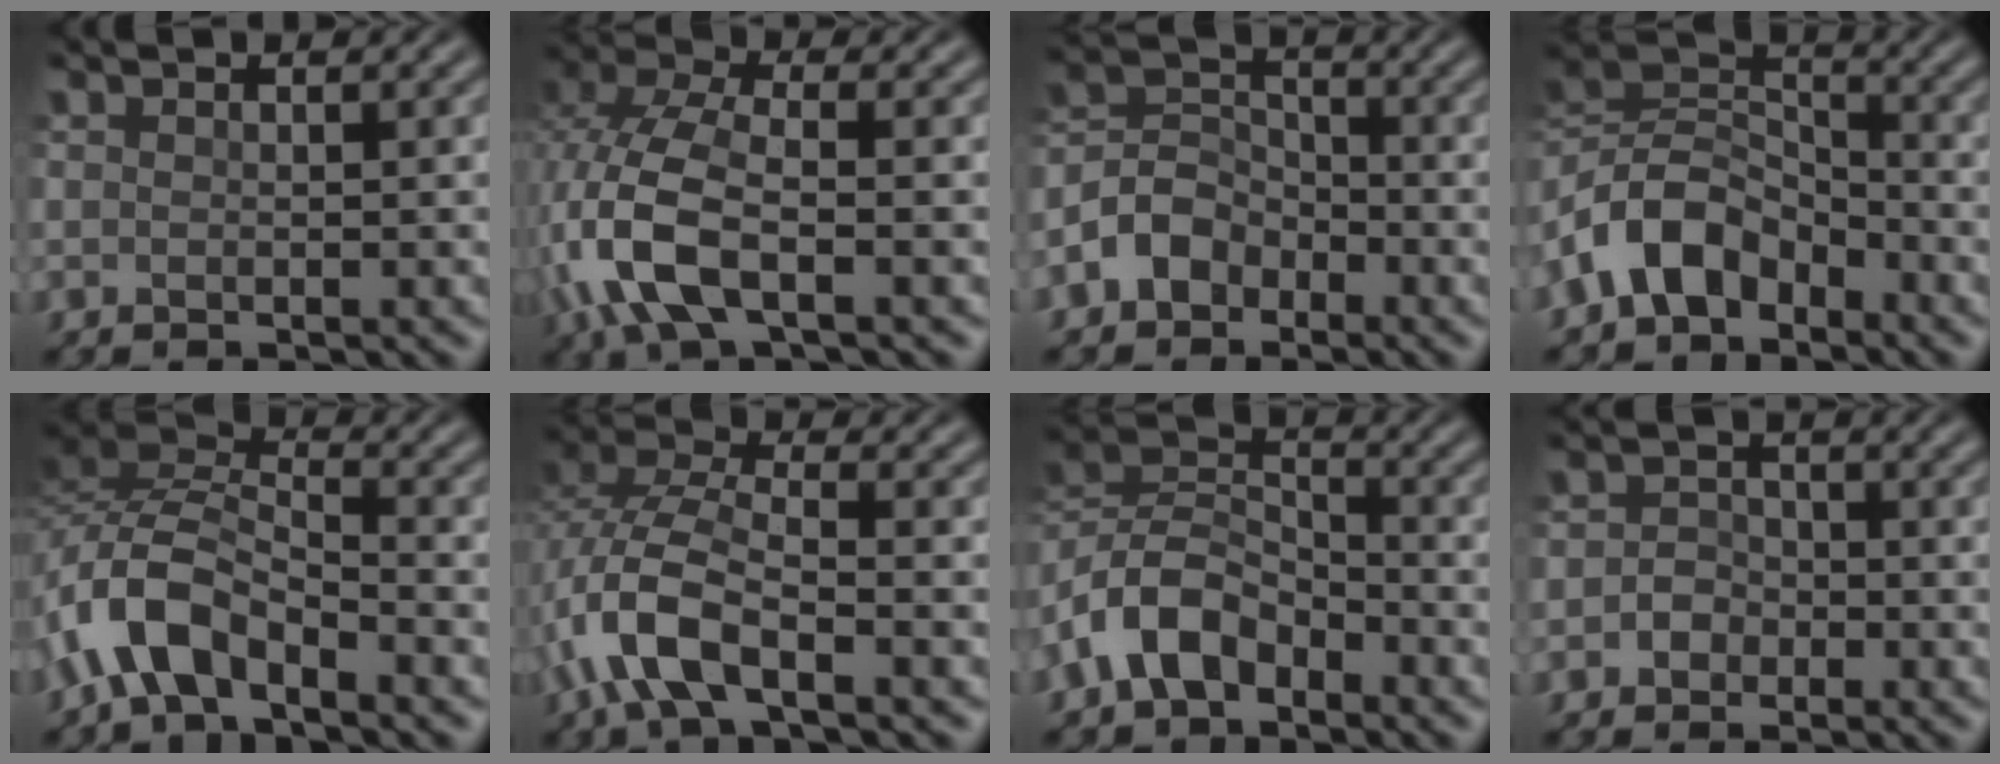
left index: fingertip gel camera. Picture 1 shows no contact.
{"total": 8.0, "force": [-2.1, 3.9, 6.6], "torque": [-0.167, 0.008, -0.055]}
{"total": 3.6, "force": [-2.1, 2.6, 1.1], "torque": [-0.023, 0.011, -0.050]}
{"total": 6.7, "force": [-3.6, 4.3, 3.6], "torque": [-0.071, 0.012, -0.085]}
{"total": 6.1, "force": [-3.7, 2.8, 3.9], "torque": [-0.074, 0.008, -0.082]}
{"total": 7.3, "force": [-2.9, 3.3, 5.8], "torque": [-0.132, 0.008, -0.067]}
{"total": 6.1, "force": [-3.4, 3.8, 3.4], "torque": [-0.069, 0.010, -0.081]}
{"total": 1.5, "force": [-0.6, 1.3, 0.3], "torque": [0.000, 0.009, -0.014]}